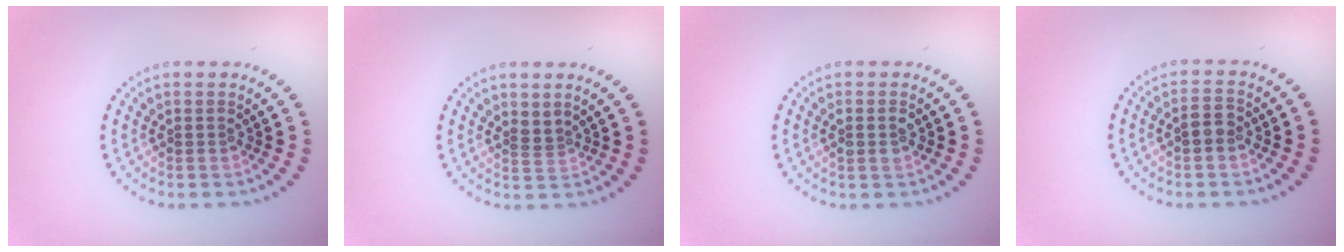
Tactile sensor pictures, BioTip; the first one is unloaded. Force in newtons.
{"total": 1.1, "press": 0.7, "slide": 0.9}
{"total": 1.4, "press": 1.4, "slide": 0.3}
{"total": 1.7, "press": 1.7, "slide": 0.1}